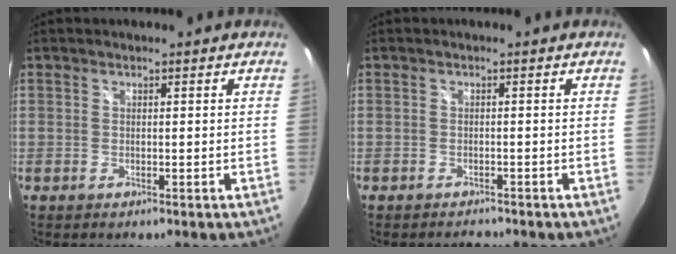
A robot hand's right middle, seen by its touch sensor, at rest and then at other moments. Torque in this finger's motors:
{"motor_torque": [-0.28, -0.09, 0.00, -0.01]}